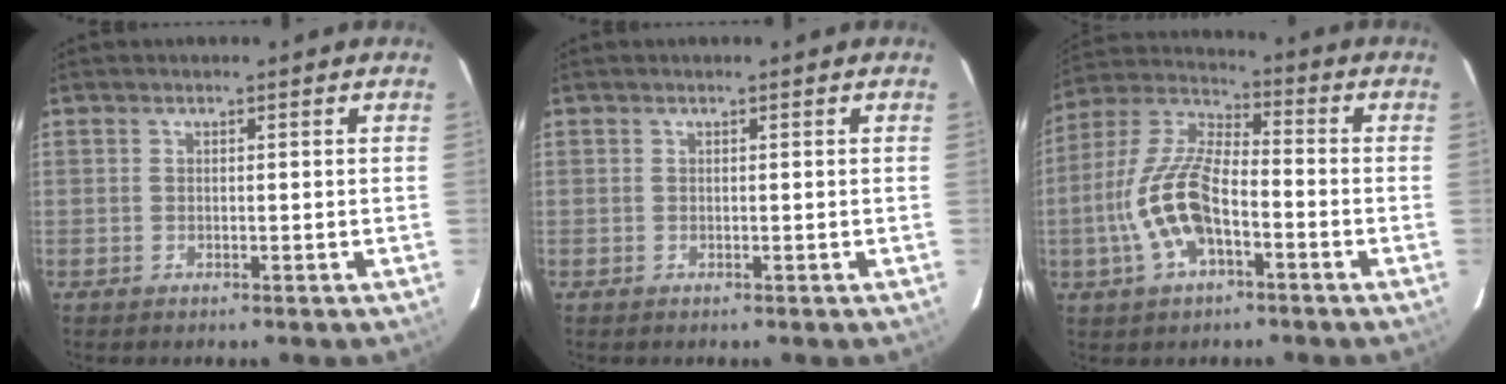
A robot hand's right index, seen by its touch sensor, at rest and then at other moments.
{"total": 0.0}
{"total": 12.3, "force": [-4.1, 5.1, 10.4], "torque": [-0.224, 0.004, -0.079]}